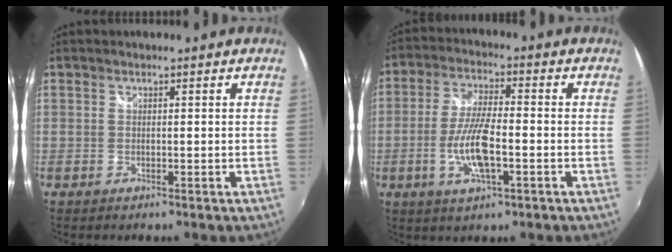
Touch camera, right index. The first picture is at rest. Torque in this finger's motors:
{"motor_torque": [0.37, -0.10, 0.28, 0.07]}